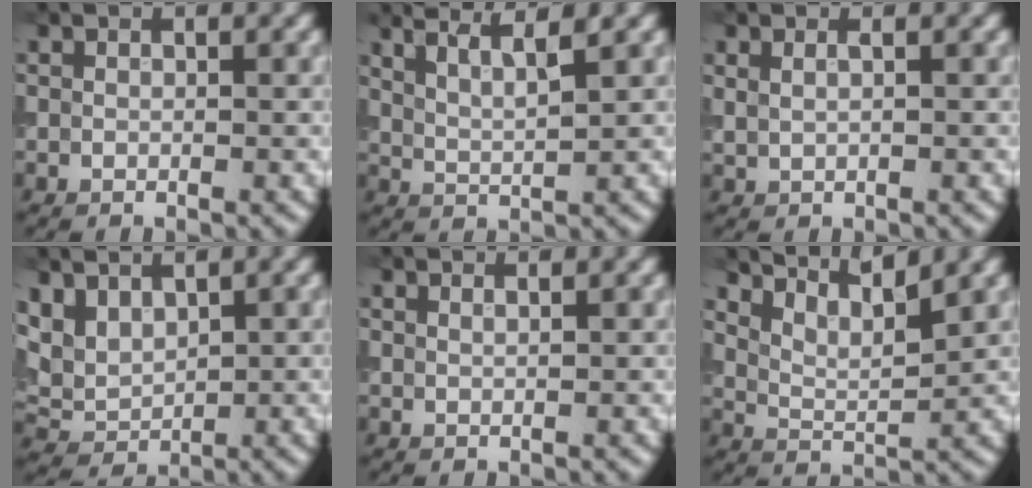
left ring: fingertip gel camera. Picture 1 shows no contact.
{"total": 3.9, "force": [2.8, 1.0, 2.5], "torque": [-0.033, 0.015, 0.029]}
{"total": 0.8, "force": [0.5, 0.3, 0.6], "torque": [-0.019, -0.003, 0.011]}
{"total": 2.9, "force": [1.9, 1.6, 1.5], "torque": [-0.041, 0.000, 0.036]}
{"total": 1.2, "force": [1.0, 0.2, 0.6], "torque": [-0.004, 0.001, 0.005]}
{"total": 5.0, "force": [4.0, 1.2, 2.7], "torque": [-0.049, 0.009, 0.048]}